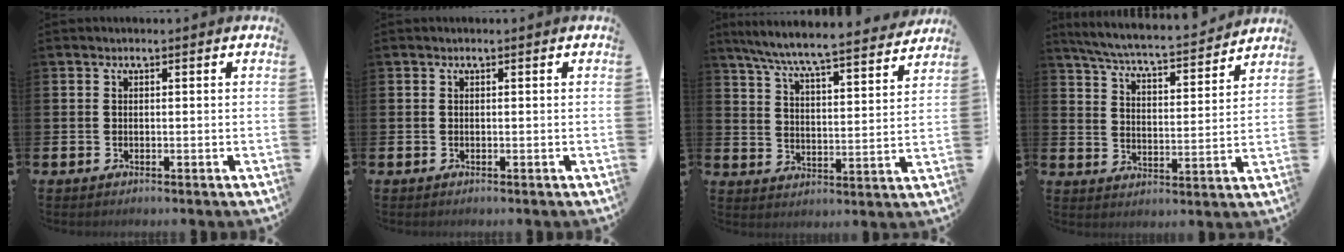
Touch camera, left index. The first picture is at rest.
{"total": 0.0}
{"total": 7.5, "force": [7.1, 0.2, 2.5], "torque": [-0.081, -0.054, 0.121]}
{"total": 6.3, "force": [6.1, 0.2, 1.7], "torque": [-0.057, -0.051, 0.101]}